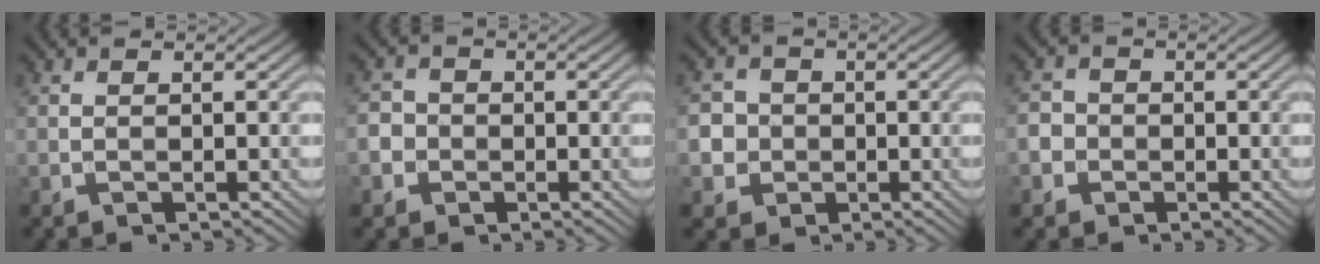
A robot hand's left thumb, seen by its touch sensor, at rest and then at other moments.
{"total": 3.5, "force": [-1.1, 3.3, 0.8], "torque": [-0.015, 0.001, -0.038]}
{"total": 5.2, "force": [-0.6, 5.0, 1.2], "torque": [-0.036, 0.012, -0.038]}
{"total": 3.2, "force": [-1.1, 2.9, 0.7], "torque": [-0.011, 0.000, -0.036]}